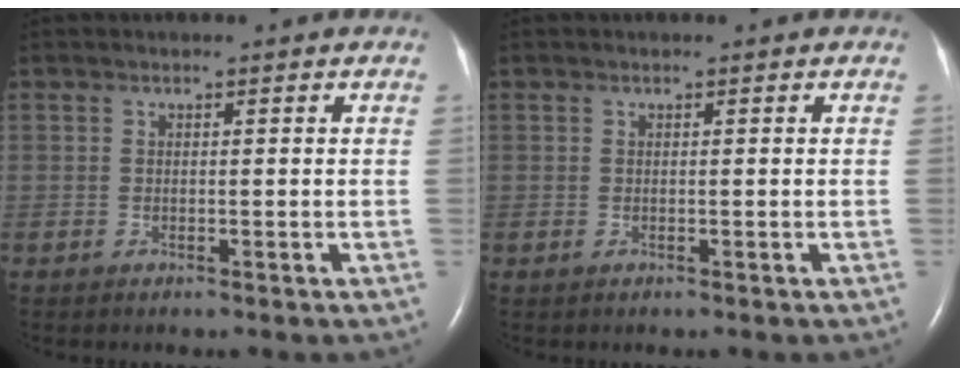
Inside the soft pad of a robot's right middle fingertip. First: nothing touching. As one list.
[{"total": 0.0}]